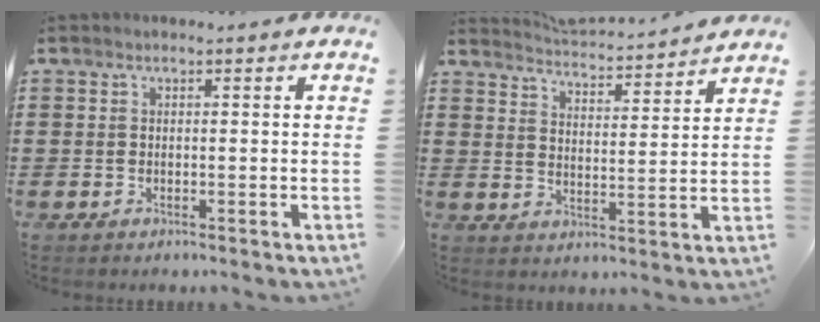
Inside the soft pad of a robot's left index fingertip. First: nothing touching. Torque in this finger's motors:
{"motor_torque": [1.27, -0.86, 0.24, 0.04]}